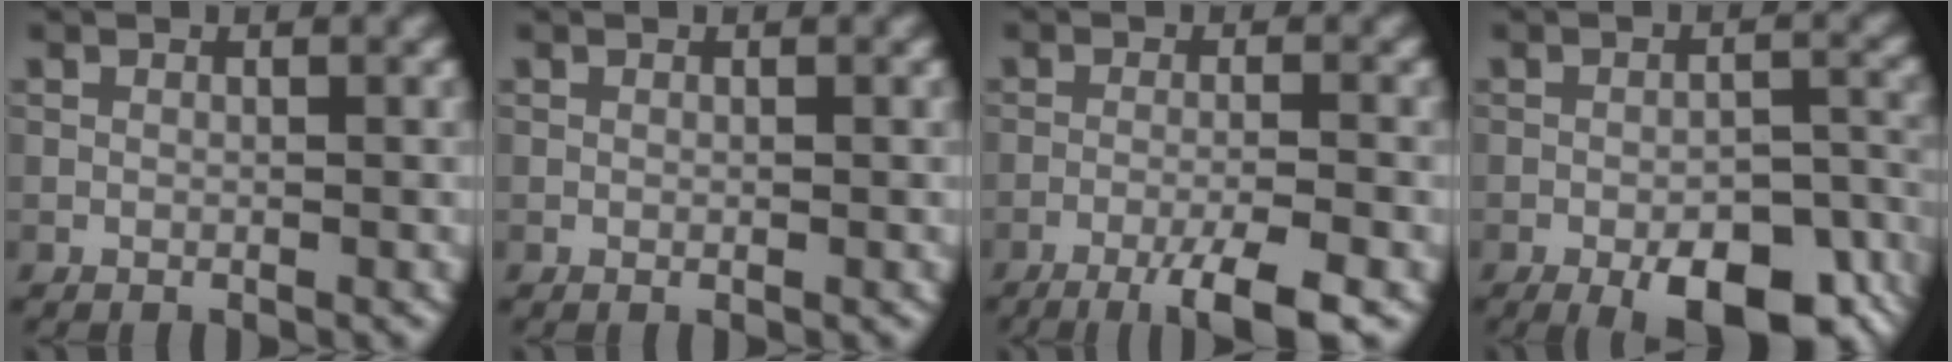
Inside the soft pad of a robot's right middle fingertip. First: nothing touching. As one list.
[{"total": 0.0}, {"total": 5.3, "force": [-3.2, 0.8, 4.1], "torque": [-0.060, 0.003, -0.060]}, {"total": 9.5, "force": [-5.7, 3.5, 6.8], "torque": [-0.085, -0.005, -0.072]}]